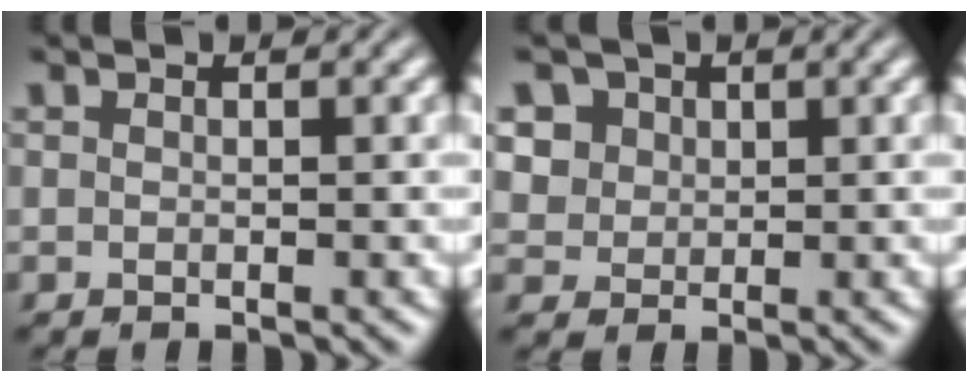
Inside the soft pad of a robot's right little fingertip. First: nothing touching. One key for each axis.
{"total": 4.3, "fx": 2.1, "fy": 3.4, "fz": 1.5, "tx": -0.043, "ty": 0.004, "tz": 0.040}